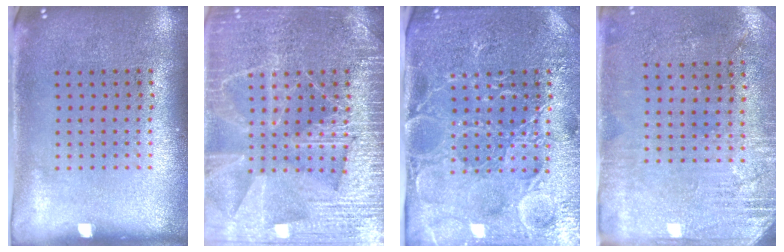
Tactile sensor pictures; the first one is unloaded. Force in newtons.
{"total": 6.5, "press": 6.5, "slide": 0.8}
{"total": 4.8, "press": 4.5, "slide": 1.7}
{"total": 2.8, "press": 2.5, "slide": 1.4}